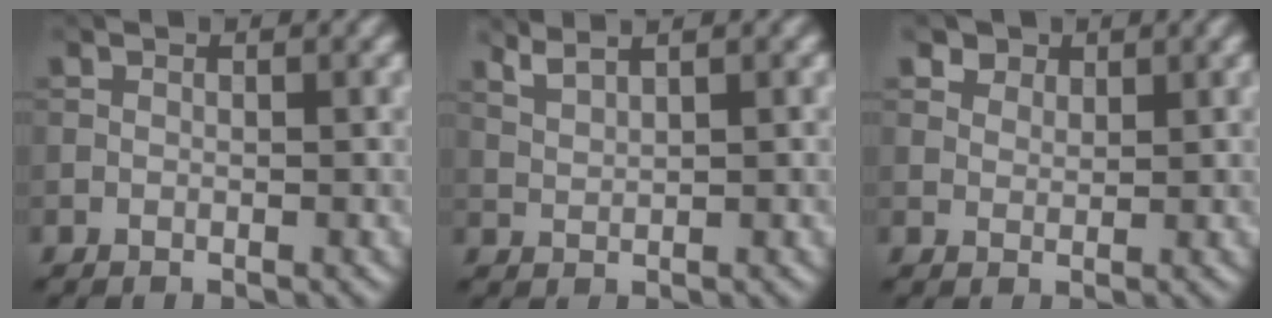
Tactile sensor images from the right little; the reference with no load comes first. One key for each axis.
{"total": 2.5, "fx": 2.1, "fy": 0.6, "fz": 1.3, "tx": -0.021, "ty": 0.004, "tz": 0.037}
{"total": 2.7, "fx": 2.0, "fy": 1.6, "fz": 0.9, "tx": -0.025, "ty": -0.012, "tz": 0.045}